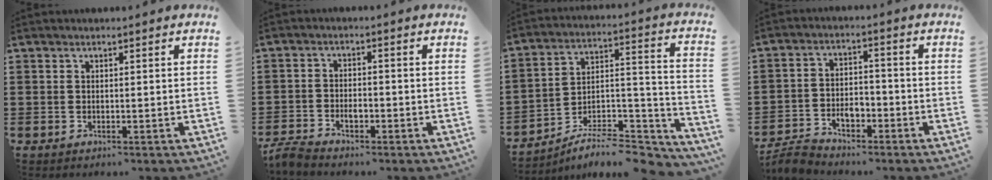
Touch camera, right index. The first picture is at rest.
{"total": 2.5, "force": [-2.0, 1.0, 1.1], "torque": [-0.022, 0.007, -0.040]}
{"total": 7.1, "force": [-6.0, 1.9, 3.2], "torque": [-0.042, 0.005, -0.115]}
{"total": 4.3, "force": [-3.3, 2.0, 1.9], "torque": [-0.041, 0.014, -0.065]}